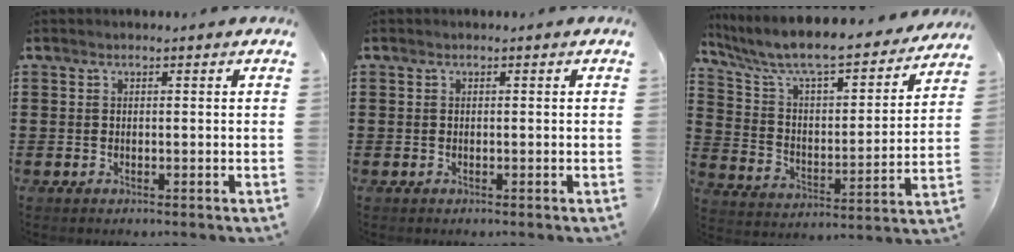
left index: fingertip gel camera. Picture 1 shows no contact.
{"total": 0.0}
{"total": 7.7, "force": [6.8, 1.1, 3.7], "torque": [-0.104, -0.055, 0.109]}